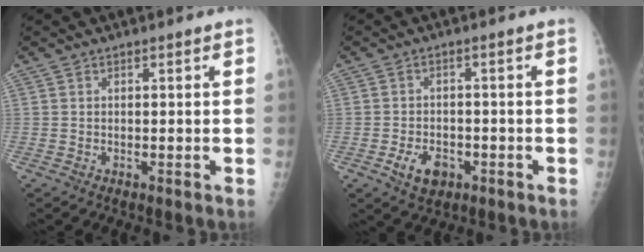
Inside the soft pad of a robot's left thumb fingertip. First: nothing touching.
{"total": 5.3, "force": [-2.4, 3.6, 3.1], "torque": [-0.043, 0.014, -0.035]}